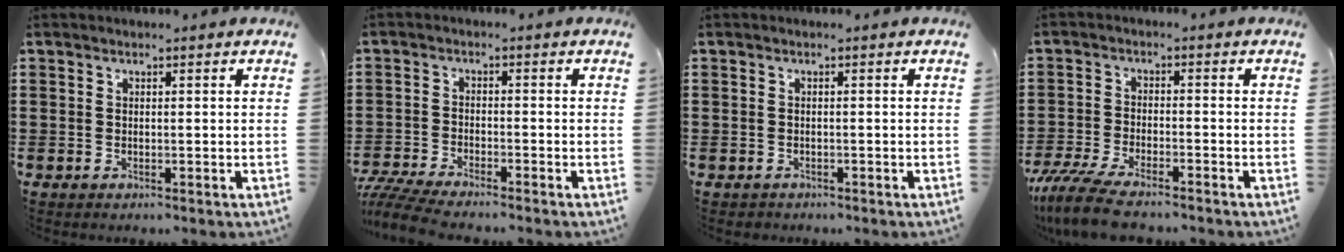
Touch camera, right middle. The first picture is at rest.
{"total": 4.5, "force": [-4.3, 0.2, 1.4], "torque": [-0.044, -0.014, -0.090]}
{"total": 0.6, "force": [-0.5, 0.3, -0.1], "torque": [0.001, 0.004, -0.013]}
{"total": 6.1, "force": [-5.2, 0.9, 3.0], "torque": [-0.082, -0.013, -0.107]}